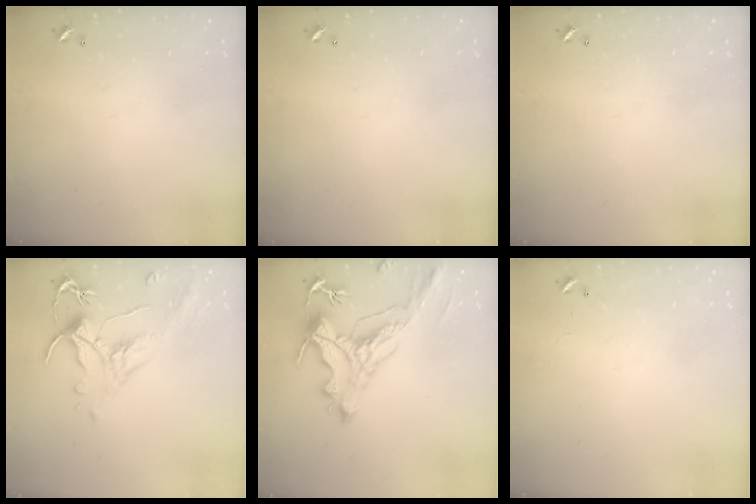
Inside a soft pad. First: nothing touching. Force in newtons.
{"total": 0.0}
{"total": 0.0}
{"total": 1.6, "press": 1.1, "slide": 1.2}
{"total": 2.9, "press": 2.6, "slide": 1.5}
{"total": 7.2, "press": 7.2, "slide": 0.5}